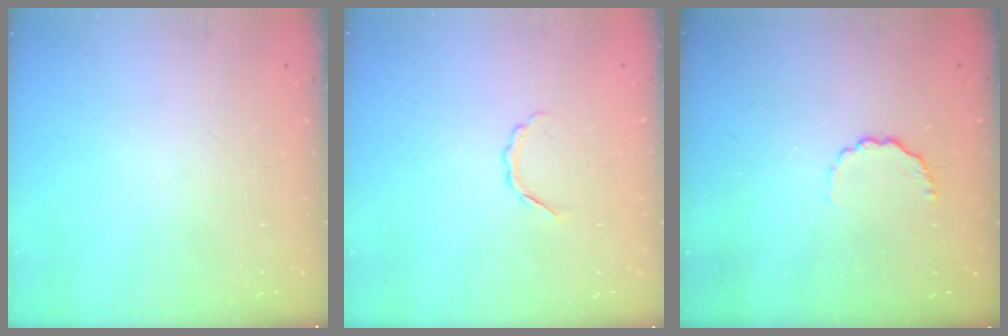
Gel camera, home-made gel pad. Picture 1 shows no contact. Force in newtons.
{"total": 3.6, "press": 3.6, "slide": 0.7}
{"total": 4.7, "press": 4.4, "slide": 1.4}